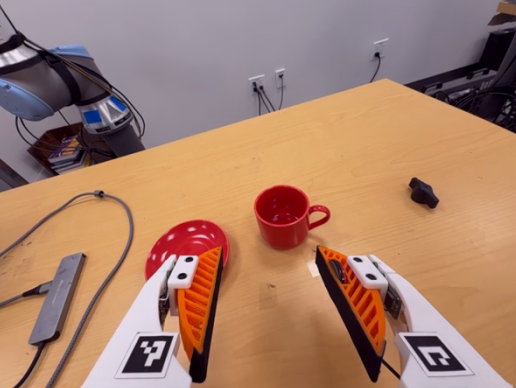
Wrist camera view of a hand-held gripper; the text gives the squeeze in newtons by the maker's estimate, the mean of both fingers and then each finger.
{"total": 0.0}